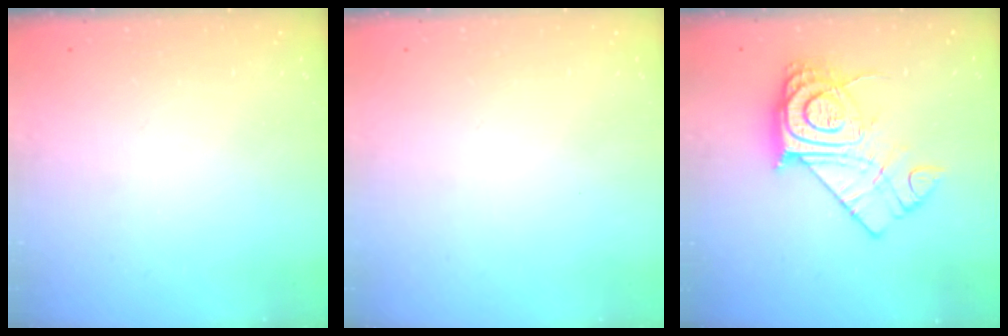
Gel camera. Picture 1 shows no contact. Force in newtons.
{"total": 1.7, "press": 1.6, "slide": 0.1}
{"total": 19.5, "press": 19.4, "slide": 1.6}